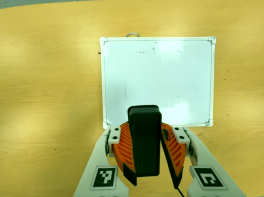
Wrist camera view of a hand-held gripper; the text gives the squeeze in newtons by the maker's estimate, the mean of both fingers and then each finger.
{"total": 9.6, "left": 9.8, "right": 9.3}